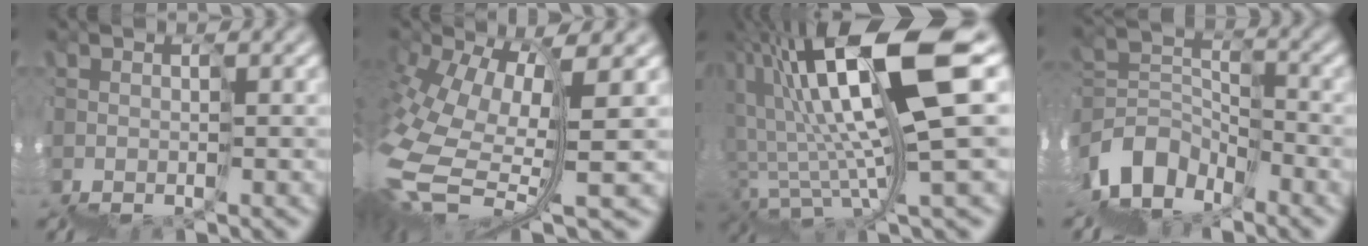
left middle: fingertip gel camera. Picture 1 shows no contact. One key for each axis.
{"total": 7.1, "fx": 1.2, "fy": 2.6, "fz": 6.5, "tx": -0.167, "ty": 0.006, "tz": 0.029}
{"total": 10.8, "fx": 5.4, "fy": 1.4, "fz": 9.3, "tx": -0.151, "ty": 0.034, "tz": 0.101}
{"total": 3.1, "fx": -2.3, "fy": 1.9, "fz": -0.9, "tx": 0.024, "ty": 0.029, "tz": -0.061}